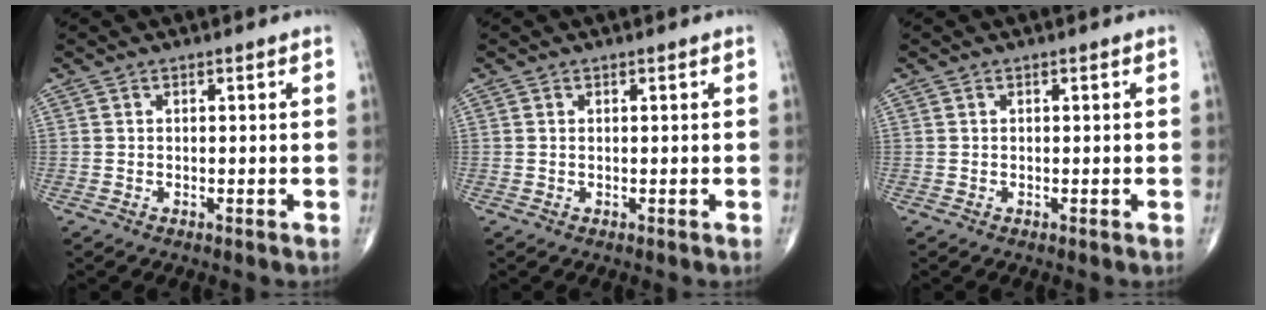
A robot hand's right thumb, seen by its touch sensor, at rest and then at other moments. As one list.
[{"total": 0.0}, {"total": 0.0}]